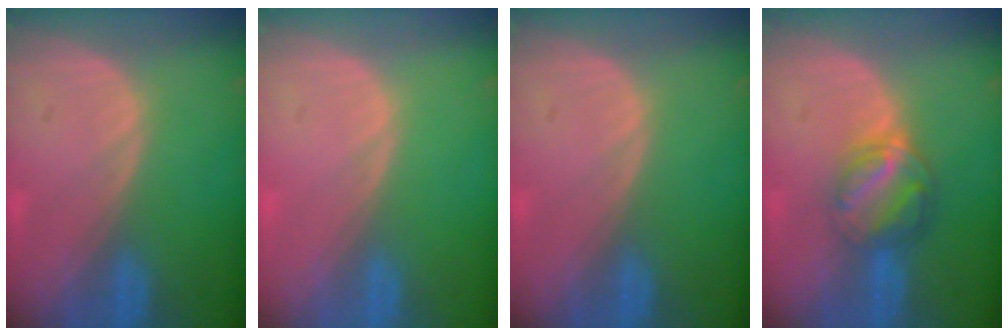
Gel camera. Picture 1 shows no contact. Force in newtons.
{"total": 0.0}
{"total": 0.0}
{"total": 6.5, "press": 5.5, "slide": 3.4}